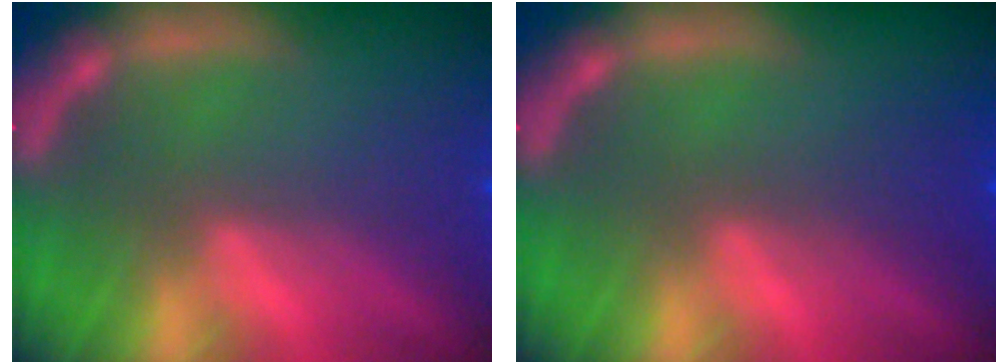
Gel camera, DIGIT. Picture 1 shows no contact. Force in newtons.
{"total": 1.4}